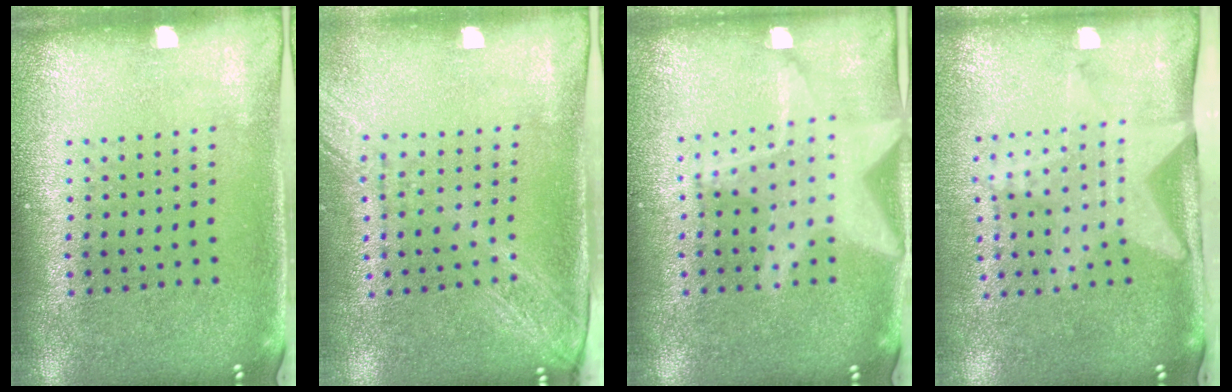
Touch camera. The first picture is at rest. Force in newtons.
{"total": 2.1, "press": 1.7, "slide": 1.2}
{"total": 2.9, "press": 2.9, "slide": 0.2}
{"total": 1.9, "press": 1.6, "slide": 1.0}